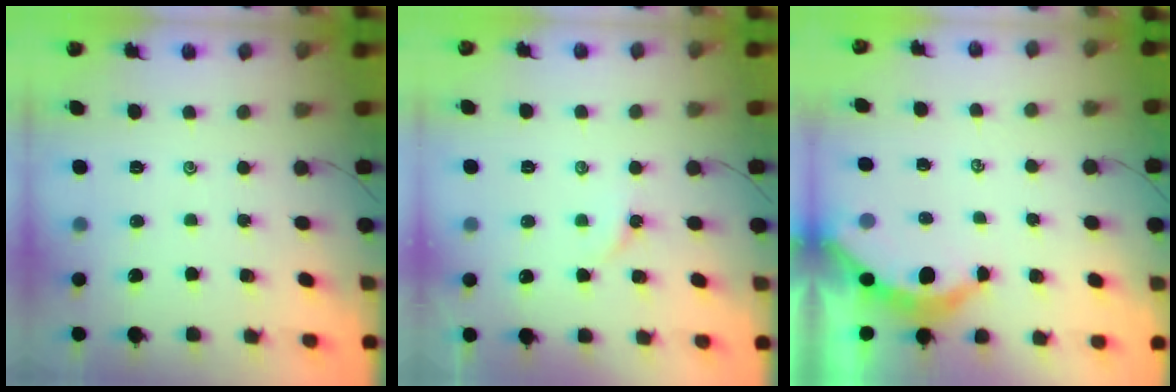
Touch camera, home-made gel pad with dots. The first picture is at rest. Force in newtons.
{"total": 1.8, "press": 1.8, "slide": 0.4}
{"total": 3.8, "press": 3.8, "slide": 0.4}